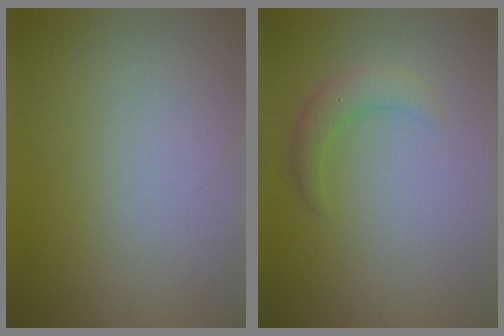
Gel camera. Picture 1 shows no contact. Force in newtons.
{"total": 2.5, "press": 2.5, "slide": 0.2}